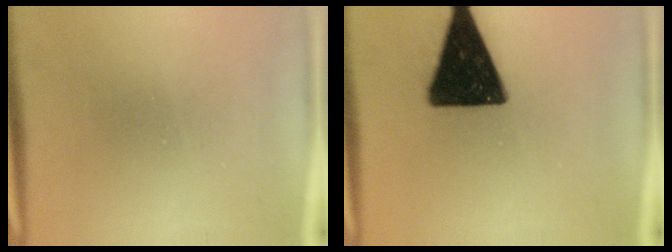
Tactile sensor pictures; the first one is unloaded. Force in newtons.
{"total": 19.3}